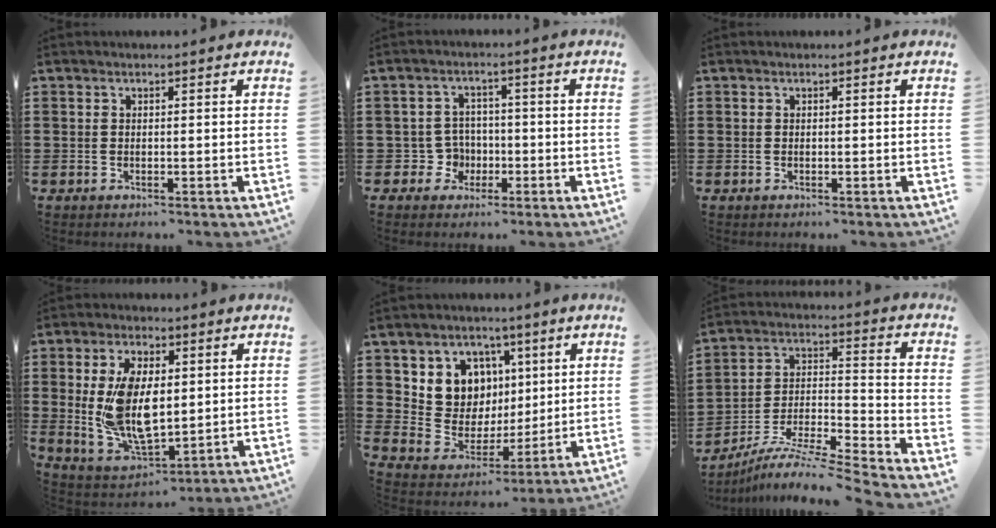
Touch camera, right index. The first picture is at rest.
{"total": 4.7, "force": [-1.3, 4.2, 1.5], "torque": [-0.048, 0.008, -0.025]}
{"total": 0.0}
{"total": 12.3, "force": [1.4, 7.0, 10.0], "torque": [-0.214, -0.001, 0.027]}
{"total": 8.7, "force": [3.3, 7.9, 1.9], "torque": [-0.072, -0.030, 0.064]}
{"total": 8.3, "force": [-7.6, -0.3, 3.4], "torque": [-0.059, -0.003, -0.156]}